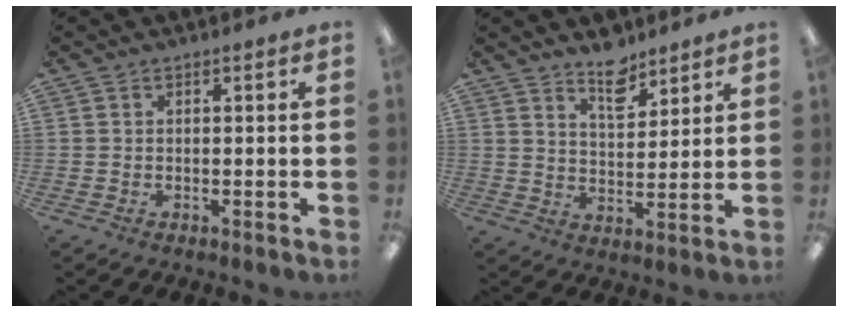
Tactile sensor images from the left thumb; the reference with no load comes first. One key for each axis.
{"total": 8.1, "fx": 6.3, "fy": 3.7, "fz": 3.4, "tx": -0.036, "ty": -0.040, "tz": 0.109}